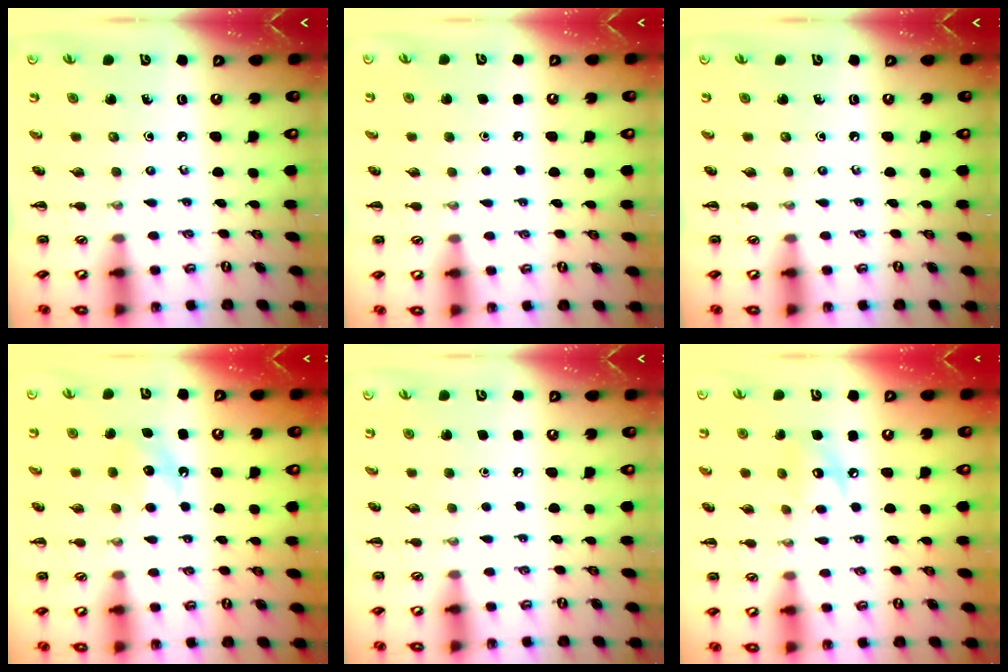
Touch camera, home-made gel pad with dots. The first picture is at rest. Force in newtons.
{"total": 1.6, "press": 1.6, "slide": 0.1}
{"total": 0.0}
{"total": 6.5, "press": 6.4, "slide": 1.5}
{"total": 1.7, "press": 1.7, "slide": 0.1}
{"total": 8.4, "press": 8.4, "slide": 1.0}